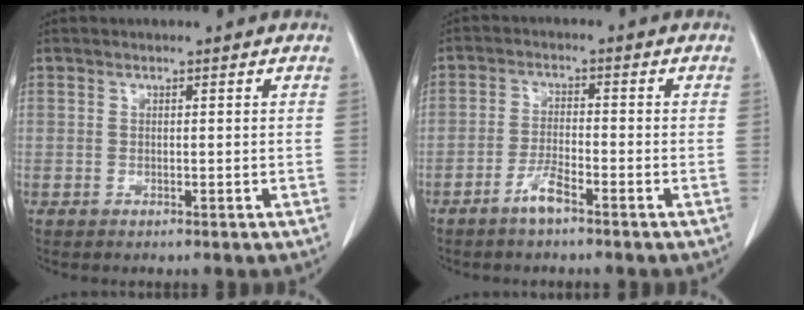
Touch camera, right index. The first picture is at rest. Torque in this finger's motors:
{"motor_torque": [0.33, -0.31, 0.08, 0.03]}